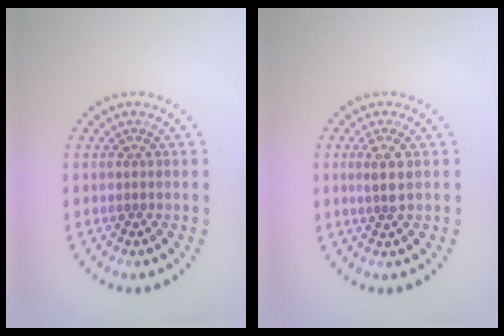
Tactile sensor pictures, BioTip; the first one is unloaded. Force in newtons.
{"total": 1.9, "press": 1.7, "slide": 0.9}